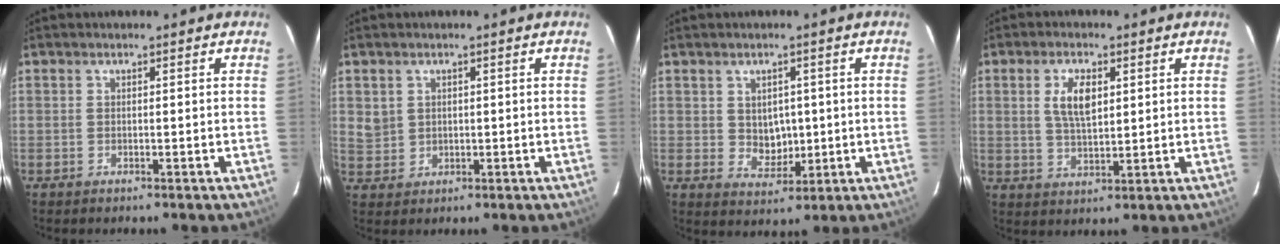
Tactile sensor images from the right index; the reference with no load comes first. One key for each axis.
{"total": 3.3, "fx": 1.0, "fy": 3.1, "fz": 0.7, "tx": -0.009, "ty": 0.008, "tz": 0.027}
{"total": 4.8, "fx": 0.6, "fy": 4.1, "fz": 2.4, "tx": -0.039, "ty": 0.001, "tz": 0.020}
{"total": 6.2, "fx": 1.9, "fy": 2.8, "fz": 5.2, "tx": -0.097, "ty": 0.005, "tz": 0.038}